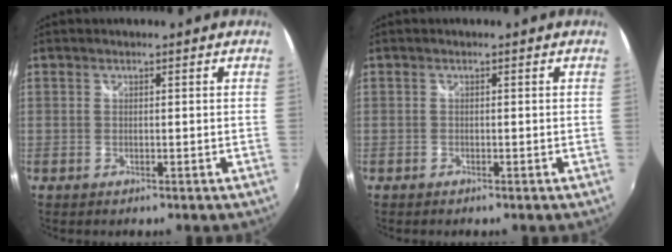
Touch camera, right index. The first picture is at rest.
{"total": 0.5, "force": [-0.4, 0.3, 0.1], "torque": [-0.004, -0.001, -0.008]}